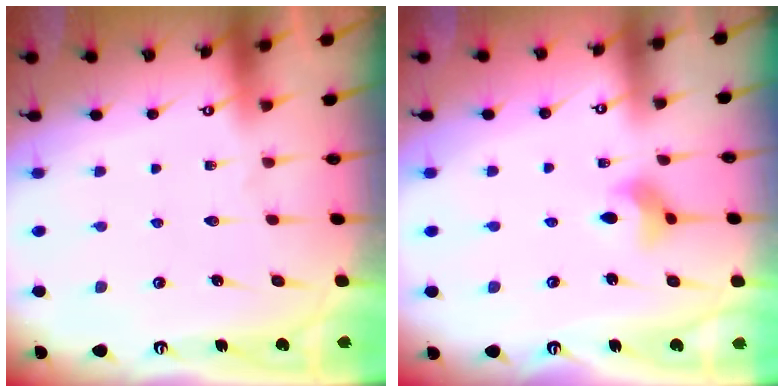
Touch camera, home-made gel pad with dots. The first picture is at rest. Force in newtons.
{"total": 6.9, "press": 6.7, "slide": 1.9}